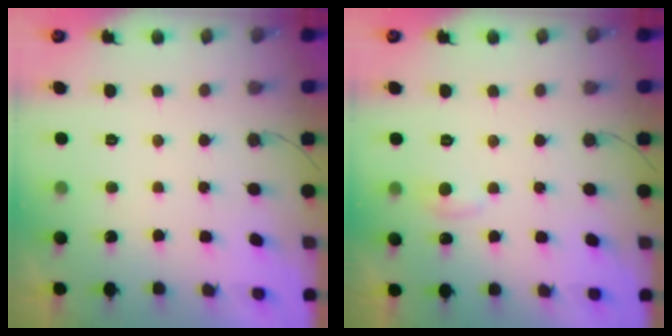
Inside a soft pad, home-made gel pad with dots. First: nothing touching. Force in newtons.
{"total": 4.8, "press": 4.8, "slide": 0.5}